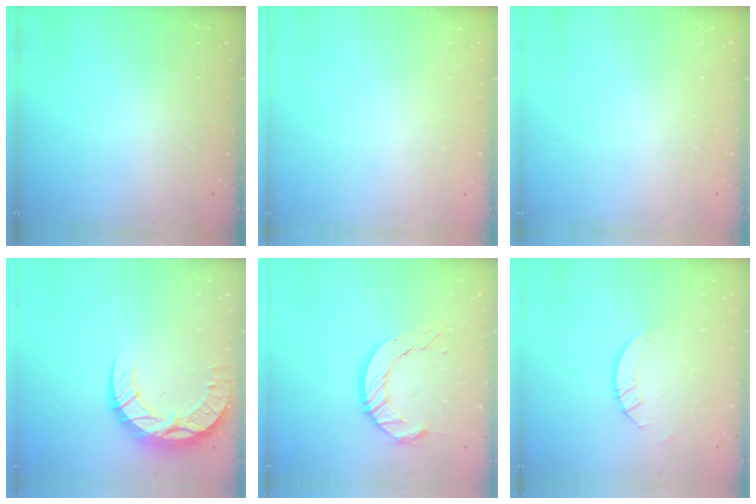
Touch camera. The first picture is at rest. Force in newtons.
{"total": 0.0}
{"total": 0.0}
{"total": 13.3, "press": 13.2, "slide": 1.0}
{"total": 11.2, "press": 11.1, "slide": 0.9}
{"total": 2.9, "press": 2.9, "slide": 0.3}